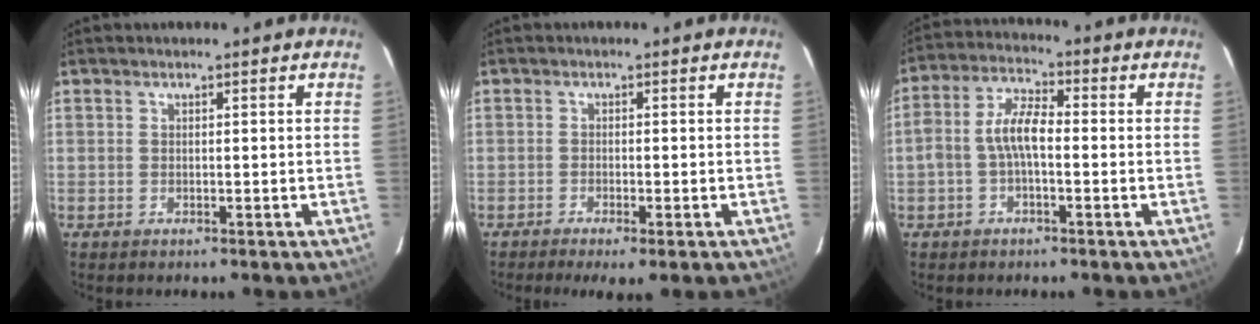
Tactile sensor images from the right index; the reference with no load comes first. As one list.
[{"total": 4.0, "force": [-2.7, 0.4, 2.9], "torque": [-0.064, -0.015, -0.045]}, {"total": 6.4, "force": [-1.2, 2.7, 5.7], "torque": [-0.122, 0.021, -0.024]}]